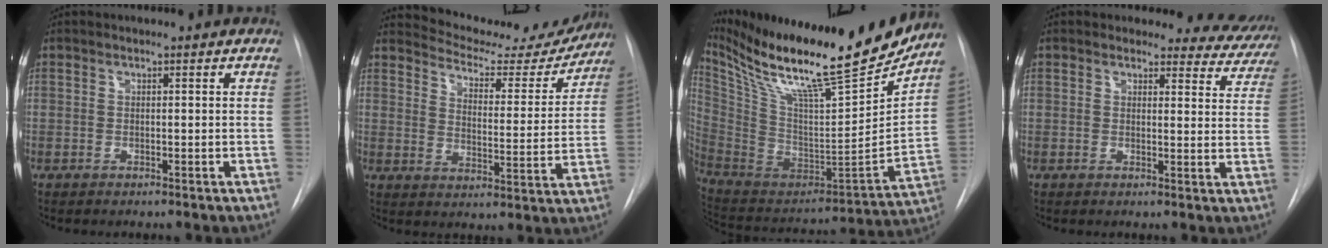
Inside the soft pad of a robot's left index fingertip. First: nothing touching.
{"total": 16.2, "force": [15.4, 3.5, 3.4], "torque": [-0.039, -0.031, 0.195]}
{"total": 29.7, "force": [24.7, 3.3, 16.1], "torque": [-0.293, -0.053, 0.390]}
{"total": 9.2, "force": [8.6, 3.2, -0.5], "torque": [0.054, -0.039, 0.056]}